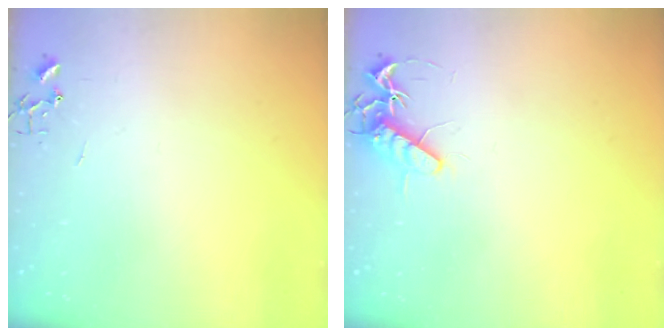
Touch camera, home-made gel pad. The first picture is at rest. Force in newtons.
{"total": 10.8, "press": 10.8, "slide": 0.4}